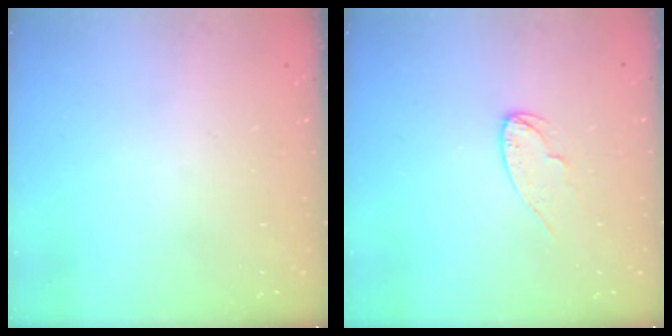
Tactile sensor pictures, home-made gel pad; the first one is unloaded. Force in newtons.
{"total": 6.6, "press": 6.6, "slide": 0.6}